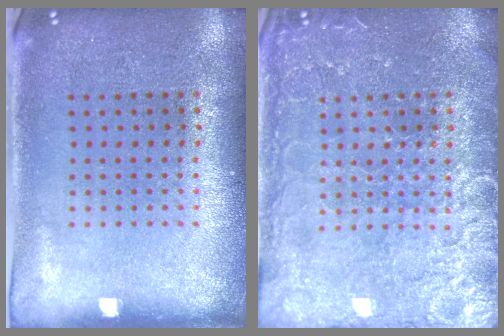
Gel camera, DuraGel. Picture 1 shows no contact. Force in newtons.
{"total": 3.7, "press": 3.7, "slide": 0.5}